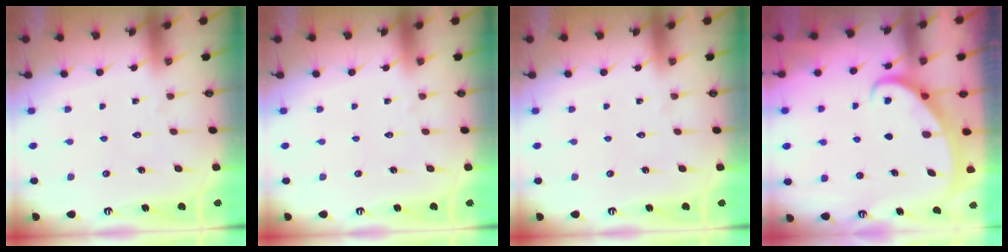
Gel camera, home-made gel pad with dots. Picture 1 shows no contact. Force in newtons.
{"total": 0.0}
{"total": 0.0}
{"total": 2.5, "press": 2.5, "slide": 0.3}